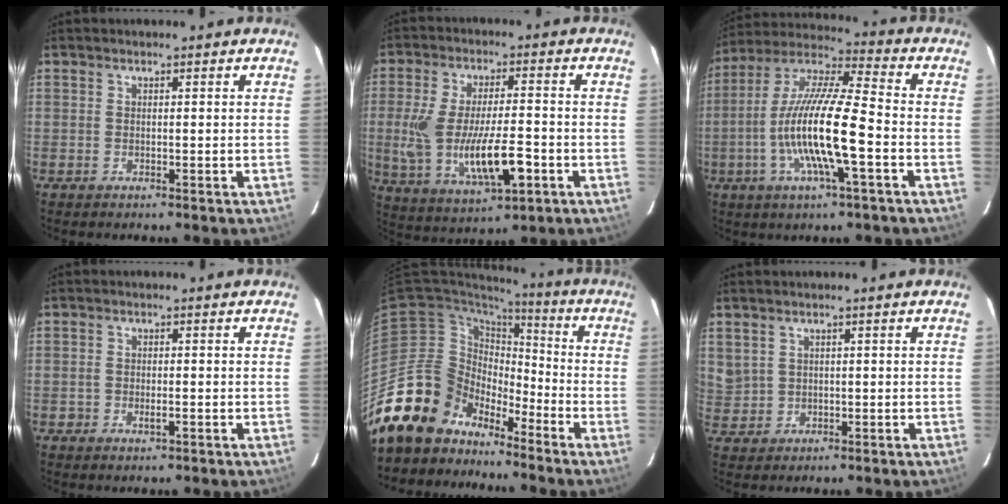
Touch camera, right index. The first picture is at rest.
{"total": 15.9, "force": [-3.7, 5.3, 14.5], "torque": [-0.290, -0.023, -0.051]}
{"total": 16.8, "force": [-4.3, 2.3, 16.1], "torque": [-0.311, -0.007, -0.087]}
{"total": 1.7, "force": [-0.7, 1.0, 1.3], "torque": [-0.023, 0.000, -0.012]}
{"total": 13.9, "force": [-11.1, 8.4, 1.0], "torque": [-0.037, 0.036, -0.202]}
{"total": 3.7, "force": [1.7, 3.1, 0.9], "torque": [-0.017, 0.009, 0.048]}